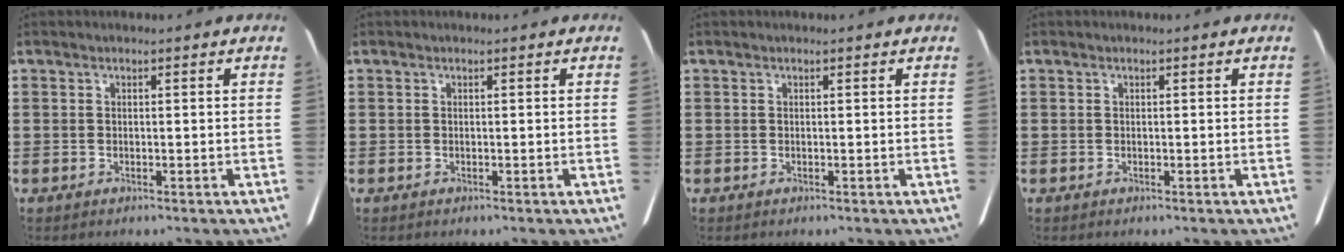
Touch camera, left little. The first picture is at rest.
{"total": 0.0}
{"total": 0.0}
{"total": 0.0}